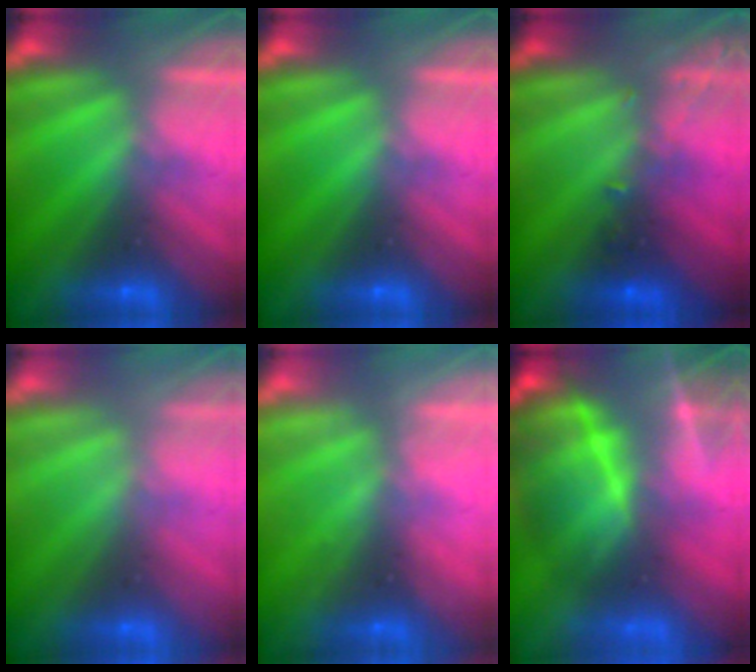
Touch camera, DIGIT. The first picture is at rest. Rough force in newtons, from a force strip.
{"total": 0.0}
{"total": 2.8}
{"total": 2.8}
{"total": 2.1}
{"total": 9.7}